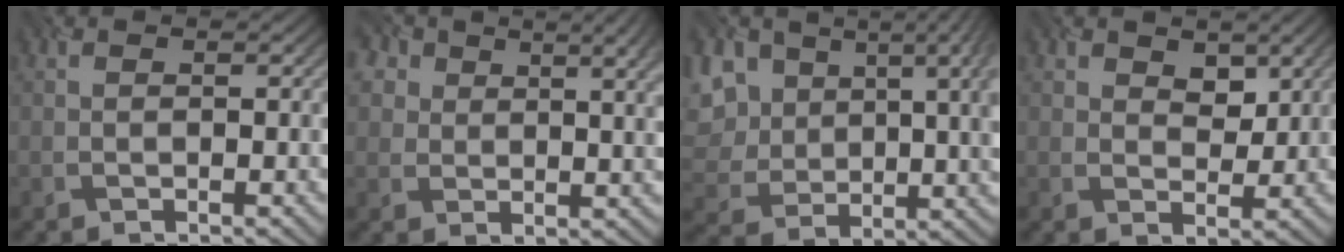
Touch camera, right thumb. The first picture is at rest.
{"total": 8.5, "force": [4.9, 5.2, 4.6], "torque": [-0.093, 0.013, 0.081]}
{"total": 12.2, "force": [5.6, 7.8, 7.6], "torque": [-0.170, -0.011, 0.123]}
{"total": 2.8, "force": [1.9, 1.9, 0.8], "torque": [-0.020, -0.004, 0.037]}